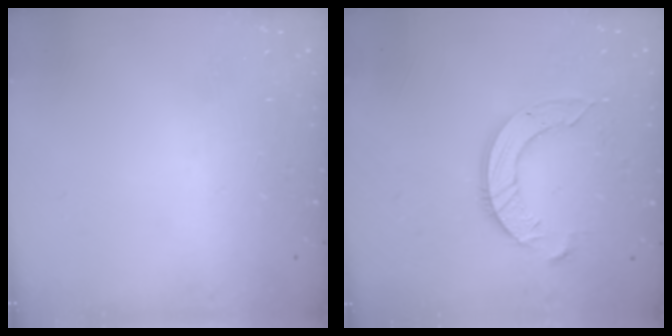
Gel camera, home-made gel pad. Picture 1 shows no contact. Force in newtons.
{"total": 10.0, "press": 10.0, "slide": 1.0}